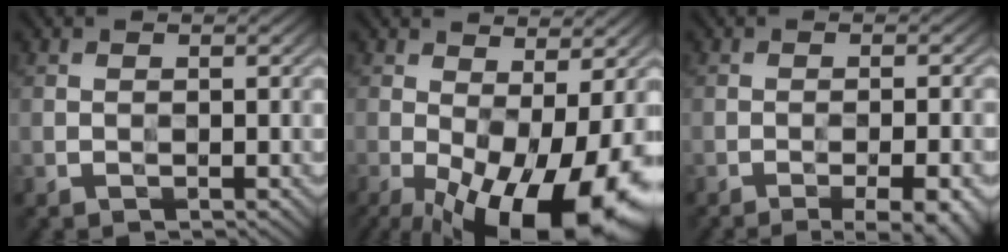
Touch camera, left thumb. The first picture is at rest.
{"total": 17.4, "force": [-5.6, 6.8, 15.0], "torque": [-0.244, -0.018, -0.071]}
{"total": 6.5, "force": [-3.8, 1.5, 5.1], "torque": [-0.072, 0.005, -0.044]}